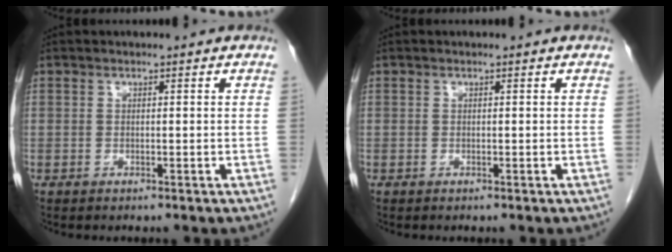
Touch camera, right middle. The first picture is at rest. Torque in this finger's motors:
{"motor_torque": [-0.34, 0.06, 0.04, 0.00]}